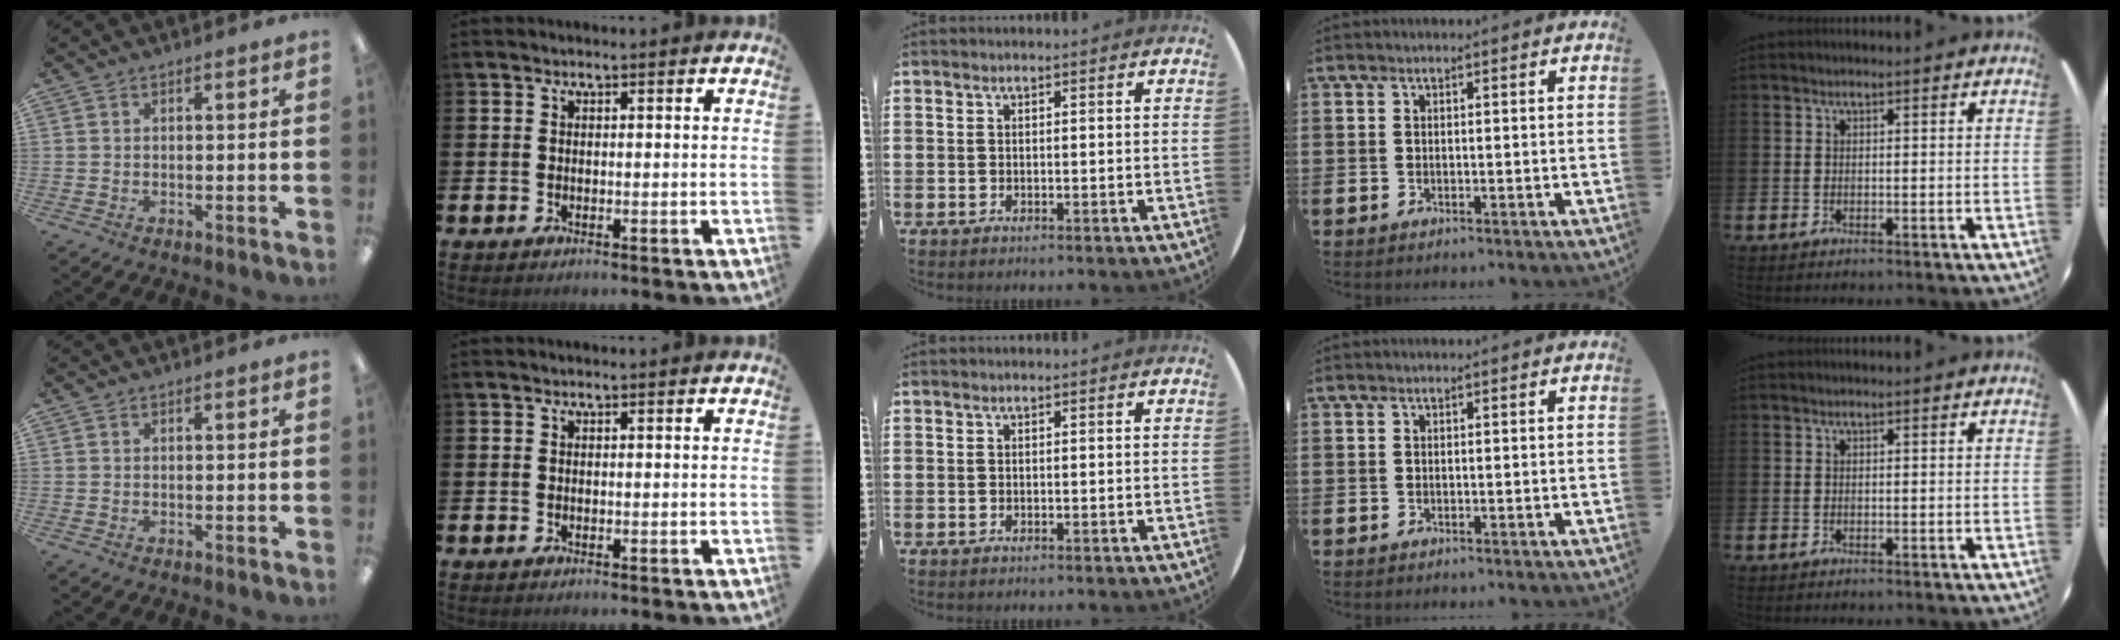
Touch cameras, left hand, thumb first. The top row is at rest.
{}